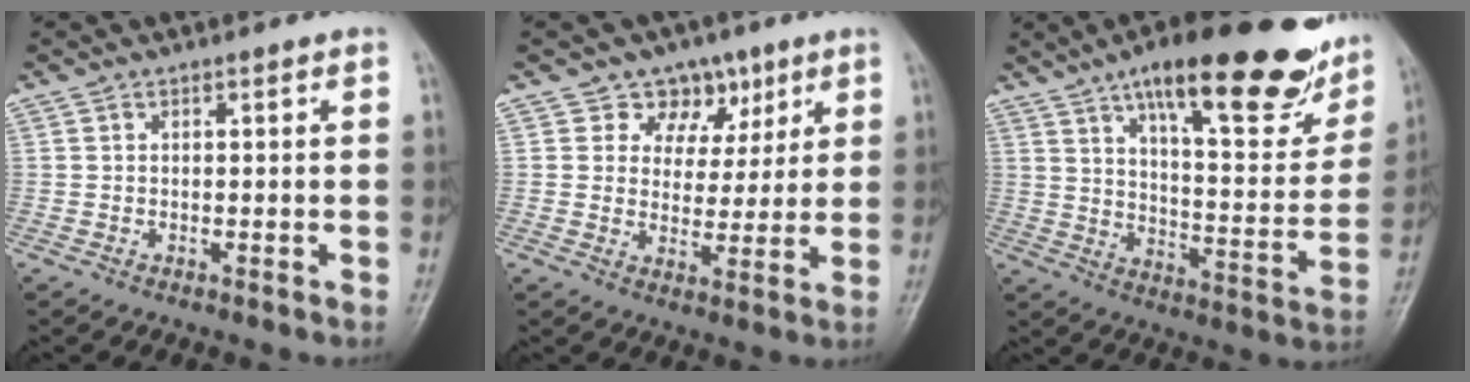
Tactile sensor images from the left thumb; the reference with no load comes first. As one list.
[{"total": 7.6, "force": [4.4, 6.0, 1.5], "torque": [0.019, -0.017, 0.069]}, {"total": 27.7, "force": [17.0, 8.5, 20.2], "torque": [-0.244, -0.048, 0.251]}]